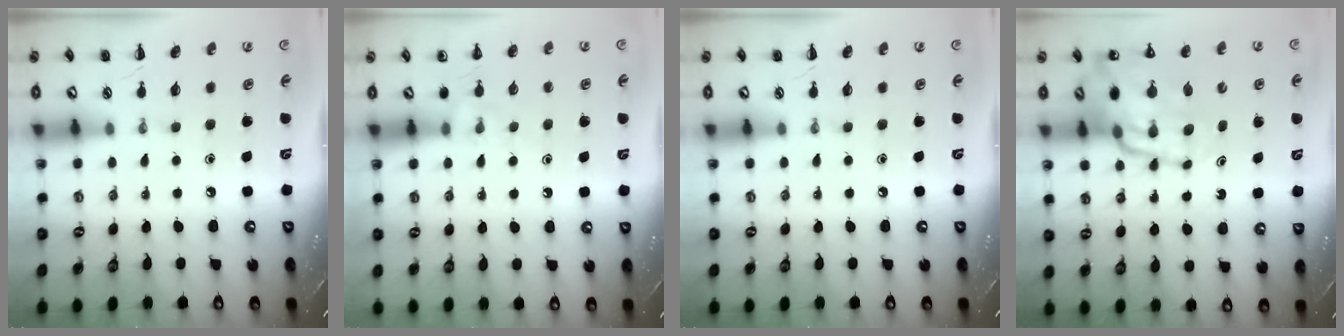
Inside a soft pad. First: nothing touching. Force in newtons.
{"total": 6.8, "press": 6.3, "slide": 2.4}
{"total": 0.0}
{"total": 18.2, "press": 17.5, "slide": 5.0}